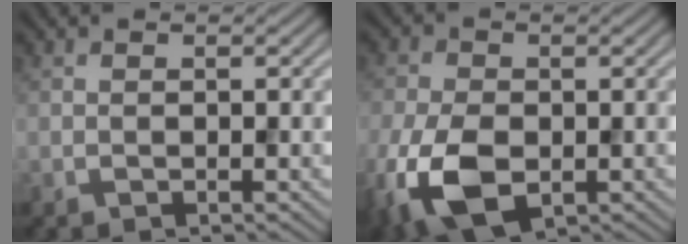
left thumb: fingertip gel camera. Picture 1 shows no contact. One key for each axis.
{"total": 10.6, "fx": -3.6, "fy": 6.4, "fz": 7.6, "tx": -0.205, "ty": -0.033, "tz": -0.063}